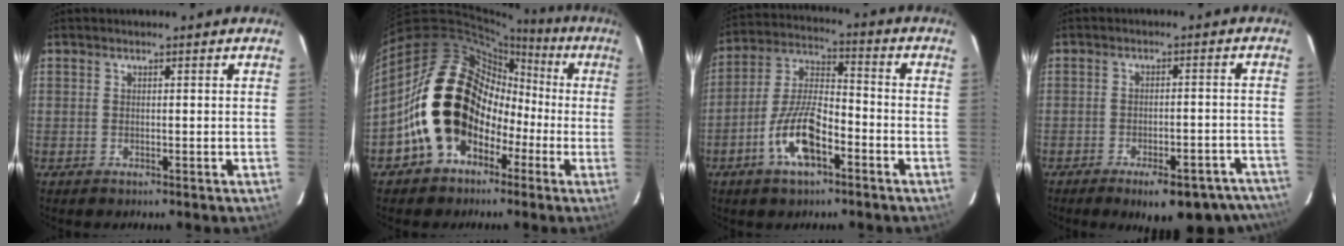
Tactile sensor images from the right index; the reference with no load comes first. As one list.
[{"total": 19.3, "force": [-4.5, 16.1, 9.7], "torque": [-0.207, 0.045, -0.055]}, {"total": 12.0, "force": [-5.9, 4.6, 9.4], "torque": [-0.196, 0.005, -0.109]}, {"total": 15.8, "force": [-13.1, 5.3, 7.2], "torque": [-0.094, 0.010, -0.146]}]